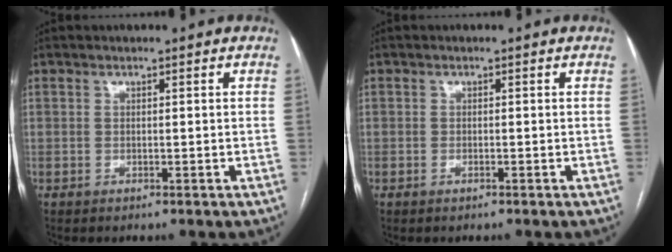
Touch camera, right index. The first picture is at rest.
{"total": 0.6, "force": [-0.3, 0.4, 0.3], "torque": [-0.003, 0.002, -0.005]}